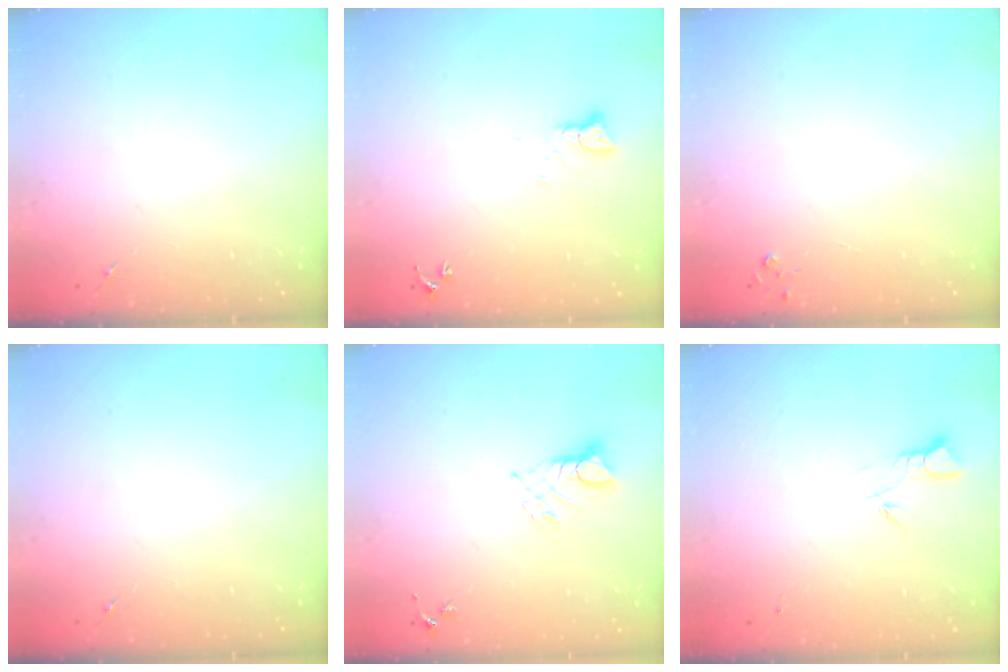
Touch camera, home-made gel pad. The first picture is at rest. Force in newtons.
{"total": 2.2, "press": 2.2, "slide": 0.2}
{"total": 2.7, "press": 2.7, "slide": 0.3}
{"total": 0.0}
{"total": 5.3, "press": 5.2, "slide": 0.4}
{"total": 2.7, "press": 2.7, "slide": 0.3}